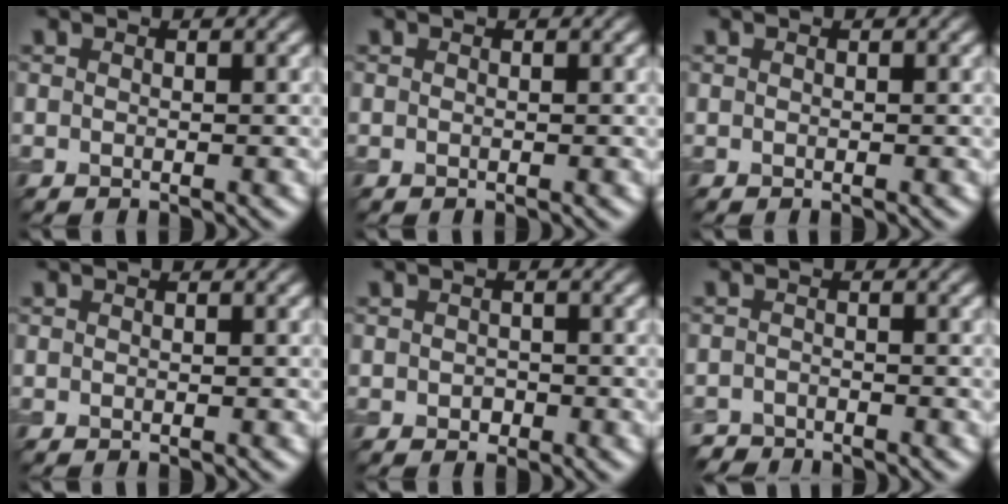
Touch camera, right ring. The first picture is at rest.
{"total": 0.0}
{"total": 0.0}
{"total": 0.0}
{"total": 1.0, "force": [-0.2, 0.9, 0.5], "torque": [-0.007, -0.003, -0.007]}
{"total": 2.0, "force": [-1.9, 0.5, 0.0], "torque": [0.003, 0.000, -0.040]}